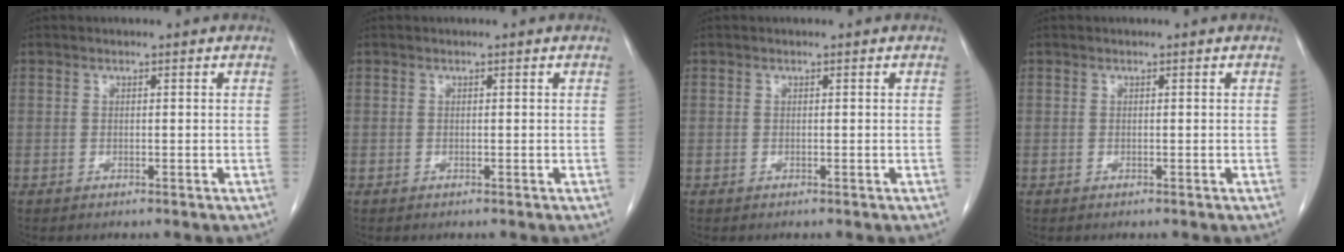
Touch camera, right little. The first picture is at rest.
{"total": 0.0}
{"total": 0.0}
{"total": 0.0}